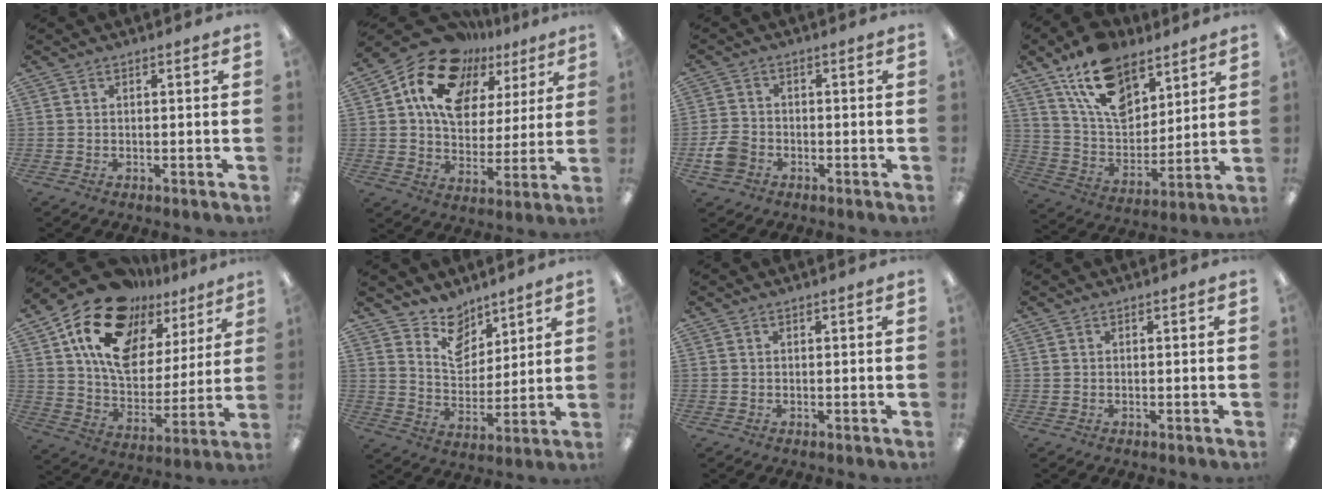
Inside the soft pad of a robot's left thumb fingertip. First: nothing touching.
{"total": 16.3, "force": [10.3, 10.6, 7.0], "torque": [-0.138, -0.057, 0.189]}
{"total": 5.1, "force": [-2.1, 3.9, 2.5], "torque": [-0.041, 0.008, -0.039]}
{"total": 16.8, "force": [11.2, 9.1, 8.4], "torque": [-0.158, -0.048, 0.209]}
{"total": 18.6, "force": [12.0, 10.9, 9.1], "torque": [-0.176, -0.068, 0.217]}
{"total": 9.5, "force": [7.8, 5.2, 1.3], "torque": [-0.023, -0.059, 0.148]}
{"total": 0.0}
{"total": 0.0}